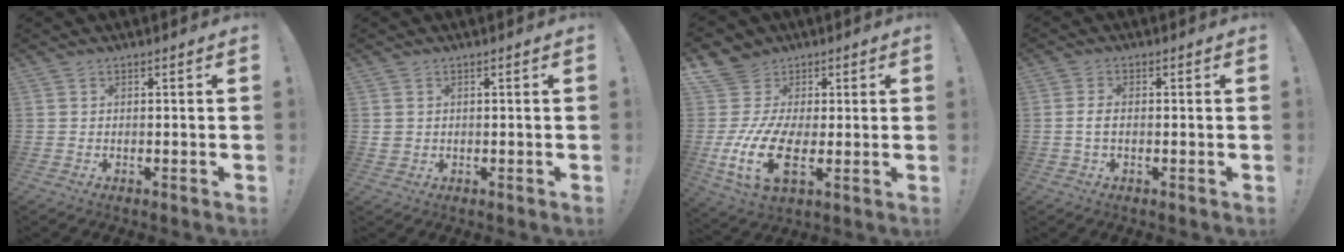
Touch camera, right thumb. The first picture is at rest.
{"total": 2.0, "force": [0.6, 1.7, 0.7], "torque": [-0.013, 0.002, 0.011]}
{"total": 18.6, "force": [-1.8, 13.0, 13.2], "torque": [-0.265, 0.000, -0.025]}
{"total": 2.8, "force": [-0.4, 1.4, 2.4], "torque": [-0.049, 0.004, -0.009]}